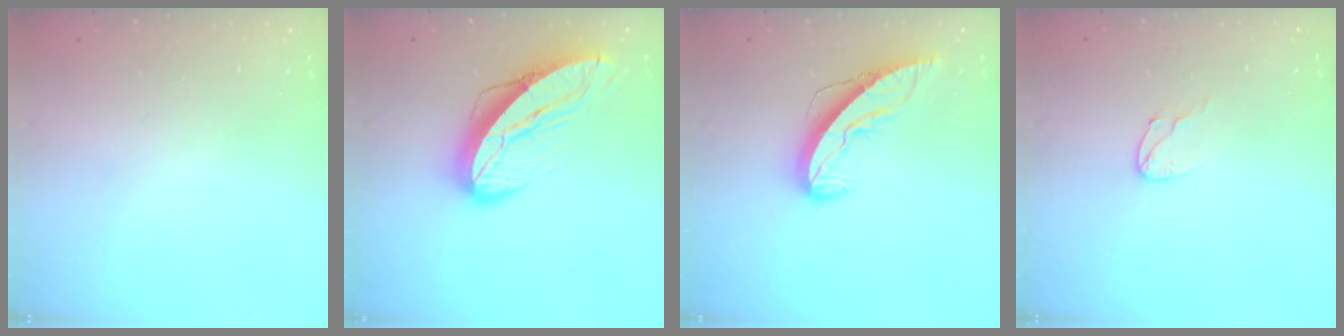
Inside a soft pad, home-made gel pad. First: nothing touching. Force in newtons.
{"total": 13.6, "press": 13.5, "slide": 1.5}
{"total": 9.1, "press": 9.0, "slide": 0.9}
{"total": 5.0, "press": 5.0, "slide": 0.4}